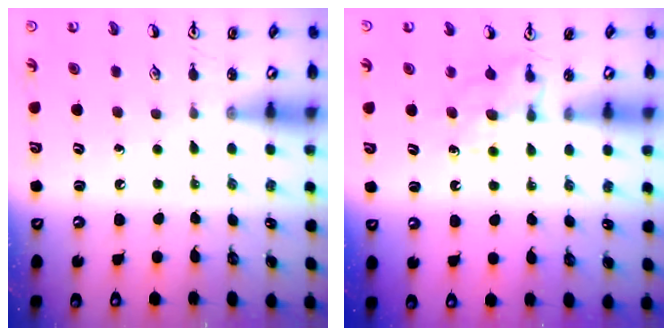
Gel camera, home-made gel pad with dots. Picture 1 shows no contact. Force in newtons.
{"total": 6.1, "press": 6.1, "slide": 0.4}